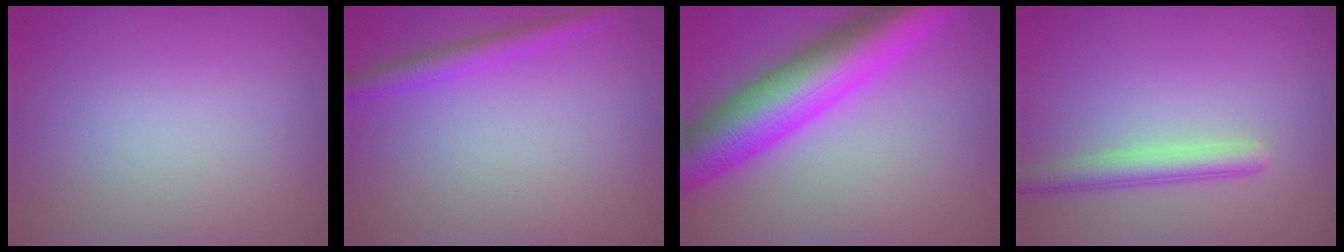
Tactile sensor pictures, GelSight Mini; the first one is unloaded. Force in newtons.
{"total": 2.2, "press": 2.2, "slide": 0.1}
{"total": 10.6, "press": 10.6, "slide": 0.3}
{"total": 2.7, "press": 2.7, "slide": 0.3}